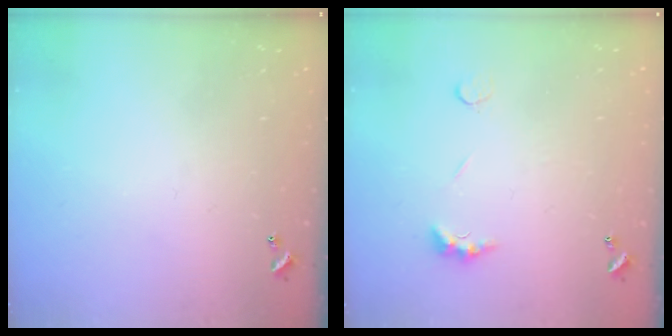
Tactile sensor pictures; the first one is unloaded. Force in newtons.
{"total": 2.5, "press": 2.4, "slide": 0.7}